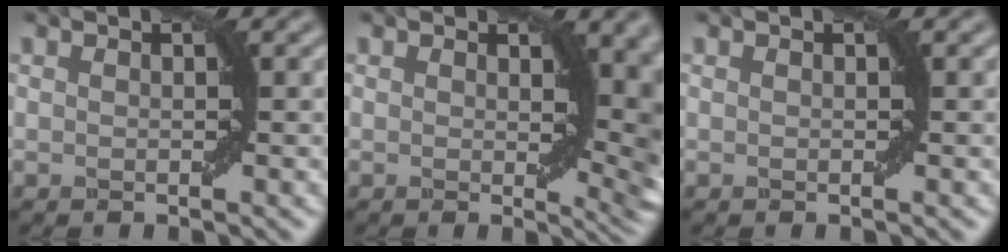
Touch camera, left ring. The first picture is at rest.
{"total": 6.3, "force": [1.5, 3.0, 5.3], "torque": [-0.040, -0.009, 0.028]}
{"total": 0.0}